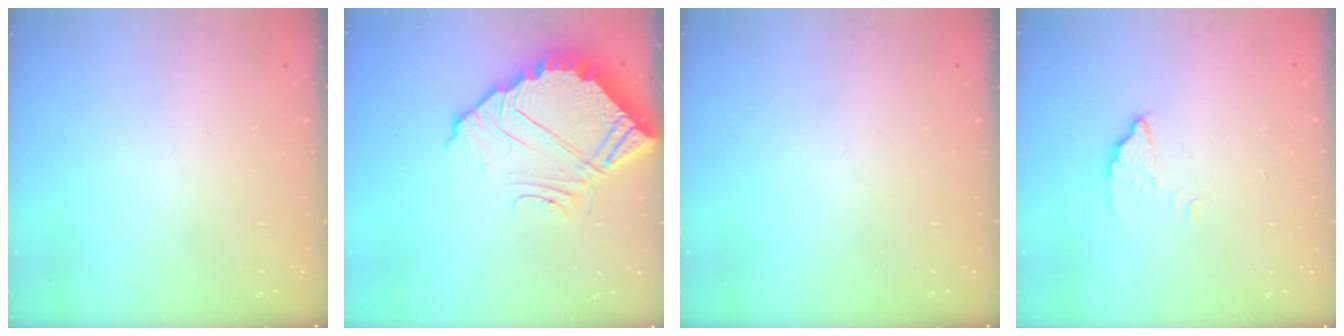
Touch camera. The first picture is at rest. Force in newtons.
{"total": 8.2, "press": 8.2, "slide": 0.4}
{"total": 0.0}
{"total": 2.6, "press": 2.6, "slide": 0.2}